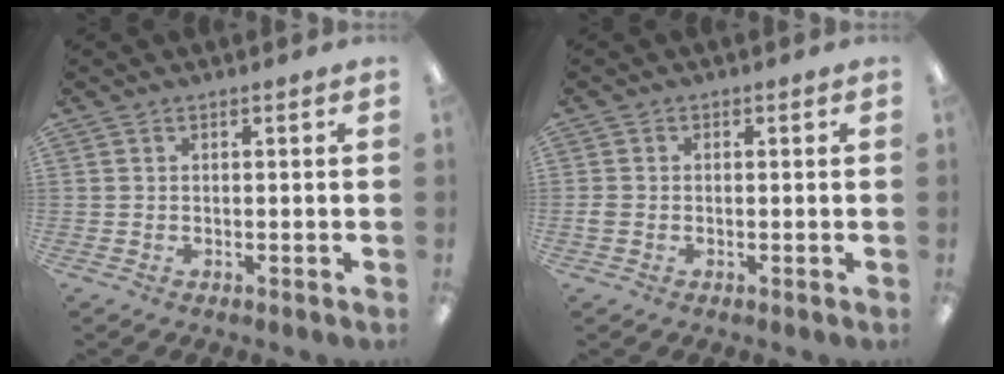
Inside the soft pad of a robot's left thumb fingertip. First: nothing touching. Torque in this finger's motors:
{"motor_torque": [-0.32, 0.22, 0.28, 0.03, 0.00]}